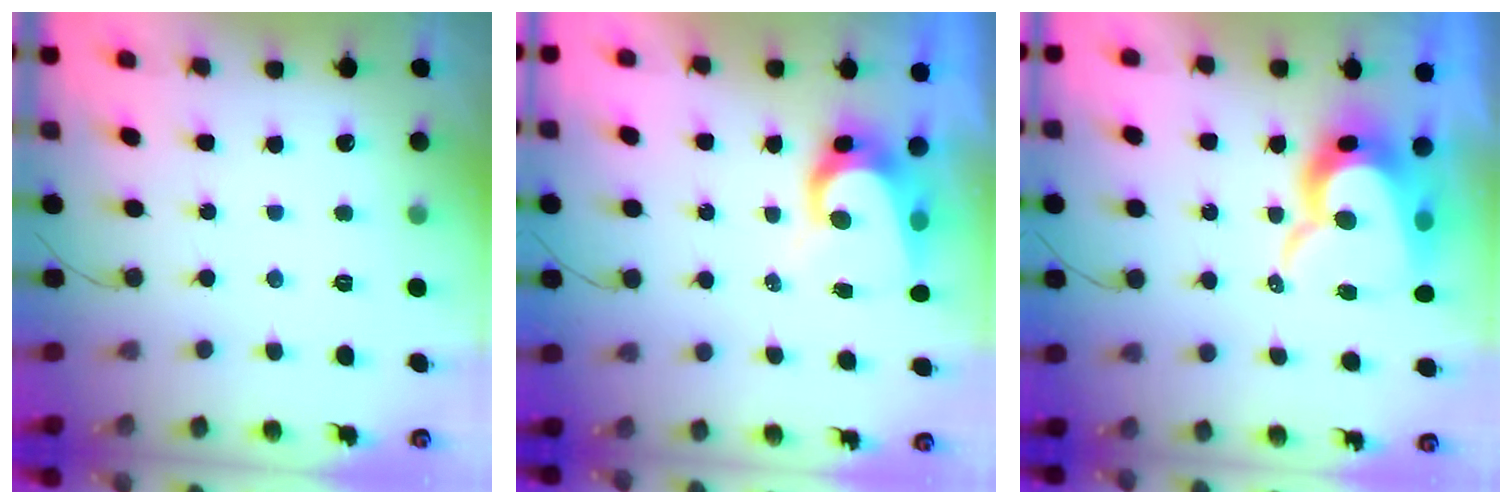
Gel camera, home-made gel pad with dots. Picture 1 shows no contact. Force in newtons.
{"total": 6.2, "press": 6.2, "slide": 0.6}
{"total": 15.4, "press": 15.3, "slide": 1.3}